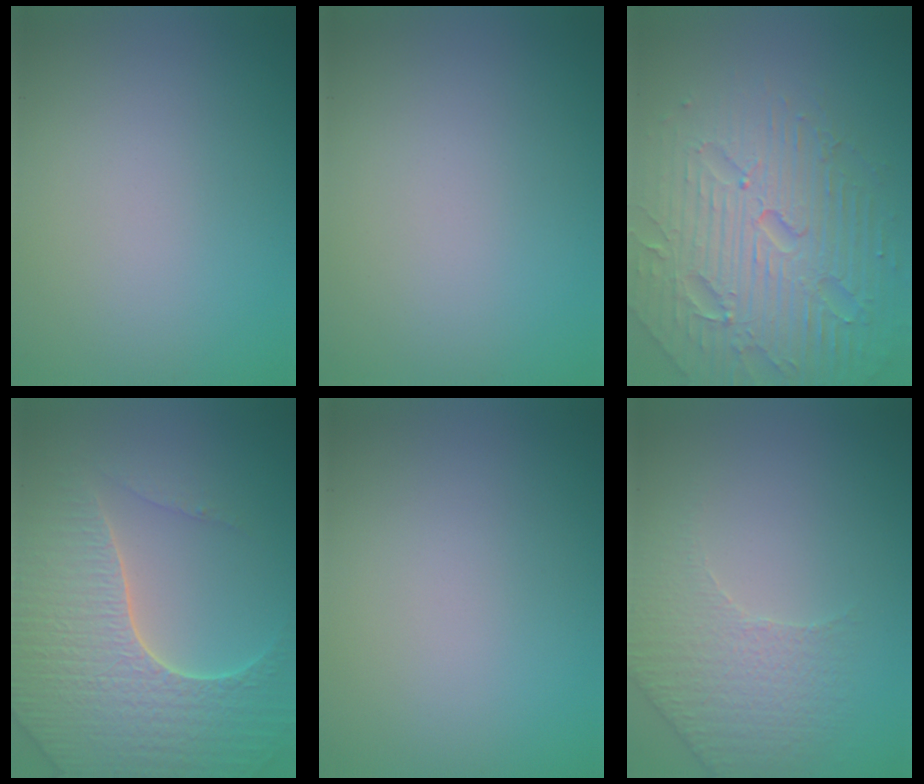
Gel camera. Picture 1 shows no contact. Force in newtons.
{"total": 0.0}
{"total": 7.4, "press": 7.3, "slide": 1.5}
{"total": 7.0, "press": 6.7, "slide": 1.8}
{"total": 0.0}
{"total": 2.2, "press": 2.0, "slide": 1.0}